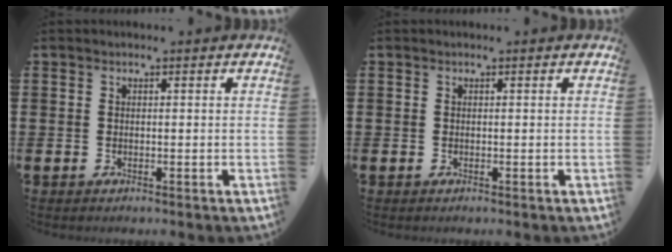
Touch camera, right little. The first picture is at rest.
{"total": 0.0}